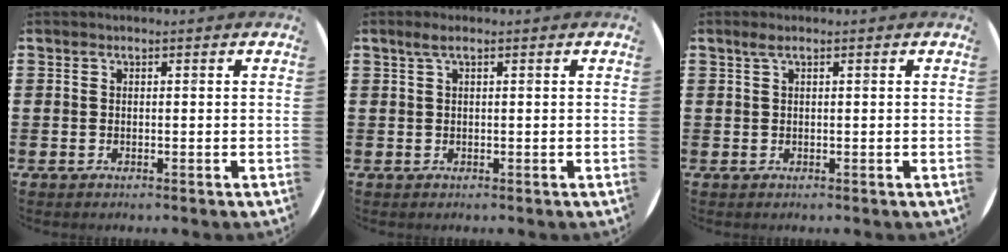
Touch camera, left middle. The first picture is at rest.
{"total": 1.2, "force": [0.5, 0.1, 1.1], "torque": [-0.022, 0.004, 0.008]}
{"total": 0.9, "force": [0.4, 0.1, 0.8], "torque": [-0.016, 0.003, 0.007]}